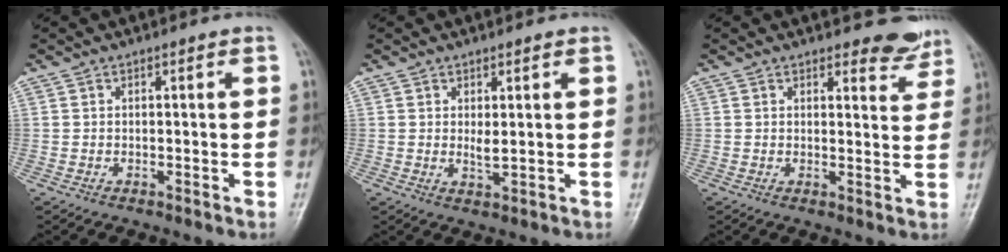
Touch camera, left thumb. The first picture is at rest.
{"total": 2.2, "force": [0.7, 0.8, 1.9], "torque": [-0.031, -0.009, 0.013]}
{"total": 4.3, "force": [4.0, 1.6, 0.5], "torque": [0.016, -0.035, 0.040]}